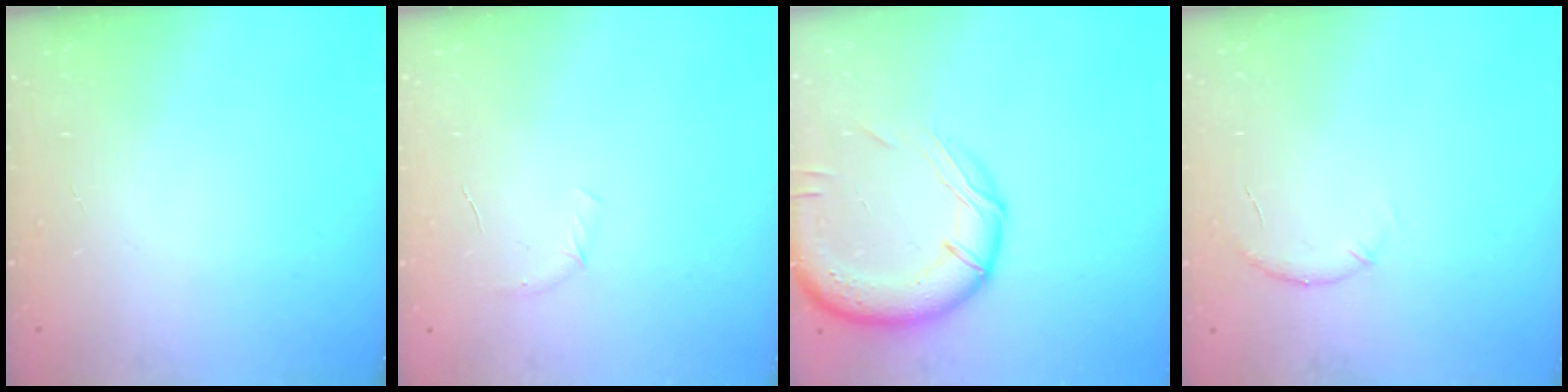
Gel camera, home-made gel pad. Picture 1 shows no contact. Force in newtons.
{"total": 3.8, "press": 3.6, "slide": 1.2}
{"total": 16.5, "press": 16.2, "slide": 2.9}
{"total": 5.7, "press": 5.6, "slide": 1.3}